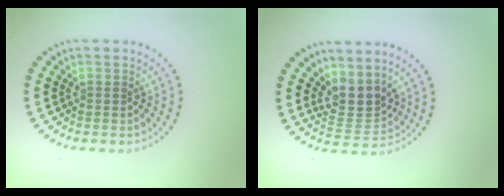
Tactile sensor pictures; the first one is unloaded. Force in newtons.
{"total": 3.1, "press": 2.3, "slide": 2.0}